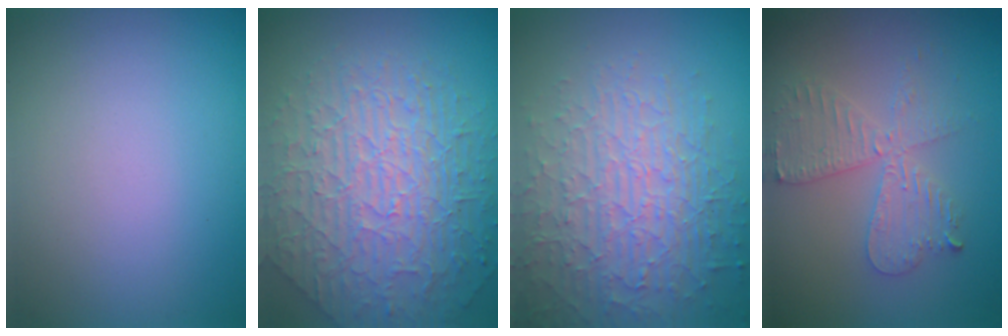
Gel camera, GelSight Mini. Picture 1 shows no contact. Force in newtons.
{"total": 6.7, "press": 5.5, "slide": 3.7}
{"total": 6.6, "press": 5.1, "slide": 4.2}
{"total": 4.1, "press": 3.5, "slide": 2.2}